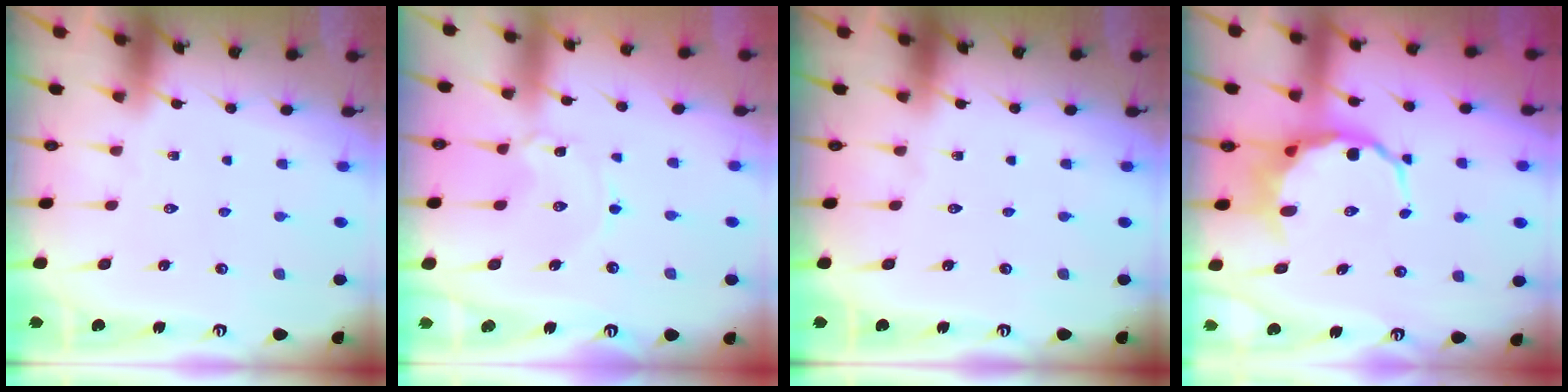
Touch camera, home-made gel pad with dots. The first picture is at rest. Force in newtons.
{"total": 1.6, "press": 1.6, "slide": 0.1}
{"total": 0.0}
{"total": 5.7, "press": 5.5, "slide": 1.7}